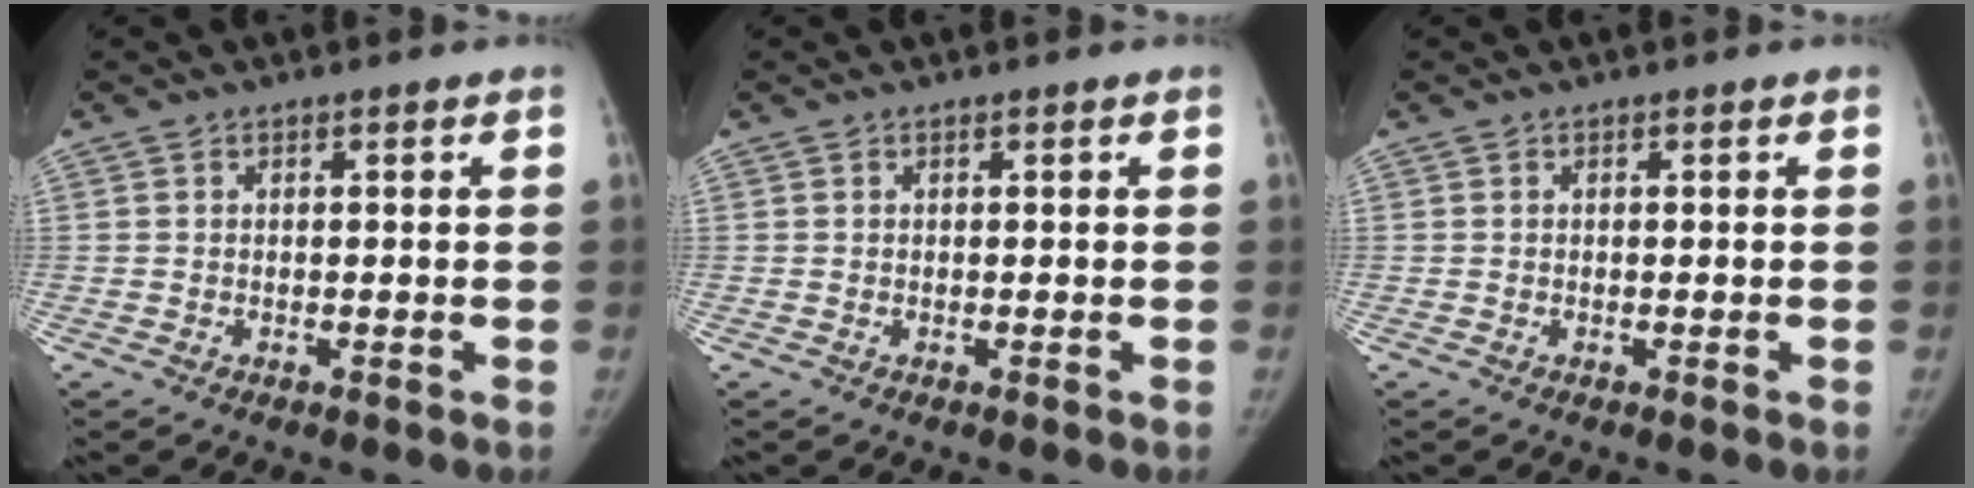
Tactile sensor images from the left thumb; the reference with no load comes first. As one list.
[{"total": 0.0}, {"total": 0.0}]